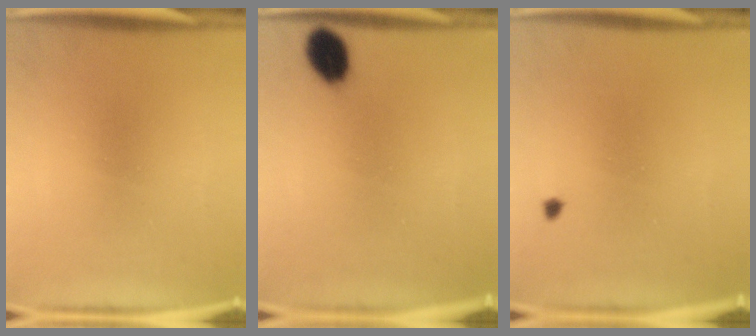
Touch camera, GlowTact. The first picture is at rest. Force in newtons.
{"total": 7.0}
{"total": 0.6}